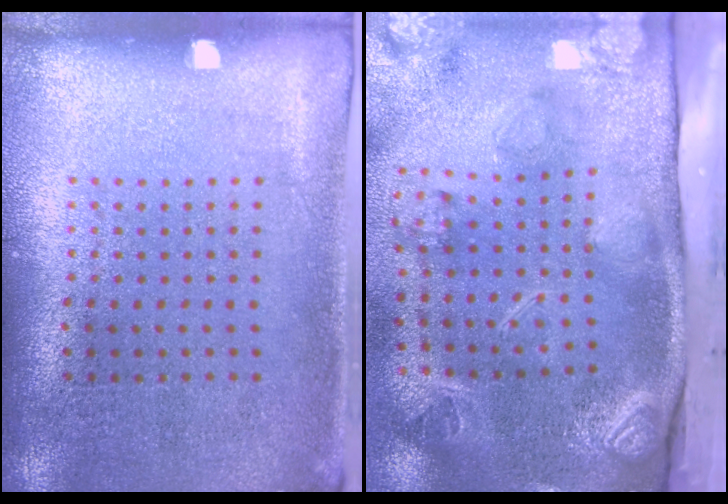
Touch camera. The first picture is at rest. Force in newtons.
{"total": 4.7, "press": 3.3, "slide": 3.3}